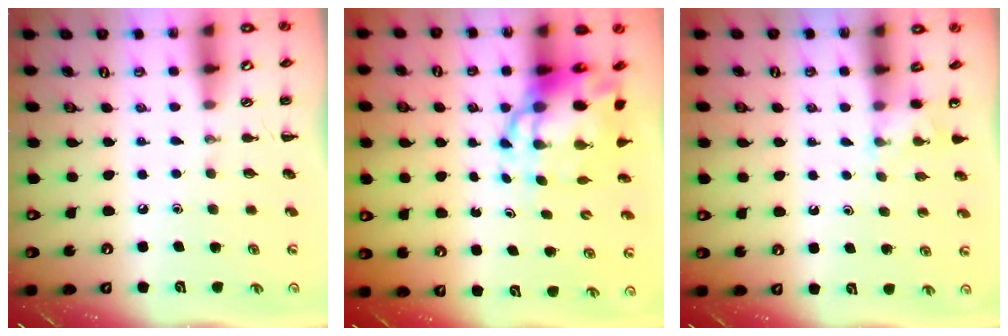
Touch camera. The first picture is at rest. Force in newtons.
{"total": 10.1, "press": 9.7, "slide": 2.8}
{"total": 2.2, "press": 2.2, "slide": 0.6}